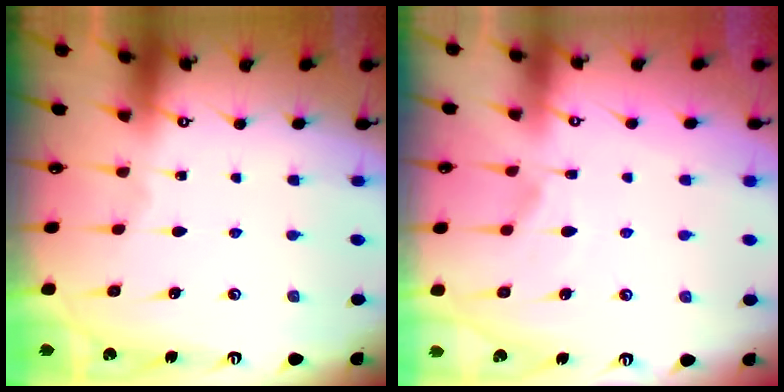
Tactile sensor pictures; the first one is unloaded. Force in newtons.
{"total": 1.7, "press": 1.0, "slide": 1.3}